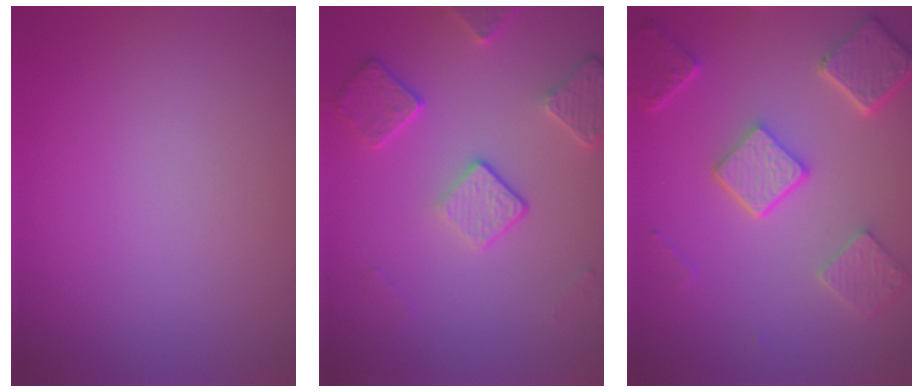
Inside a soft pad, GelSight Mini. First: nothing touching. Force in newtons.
{"total": 4.0, "press": 3.2, "slide": 2.5}
{"total": 5.4, "press": 4.1, "slide": 3.5}